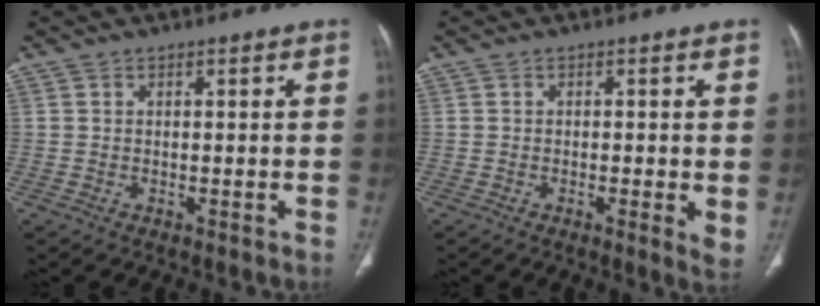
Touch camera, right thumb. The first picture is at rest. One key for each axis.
{"total": 3.4, "fx": -0.3, "fy": 0.8, "fz": 3.3, "tx": -0.052, "ty": -0.009, "tz": -0.008}